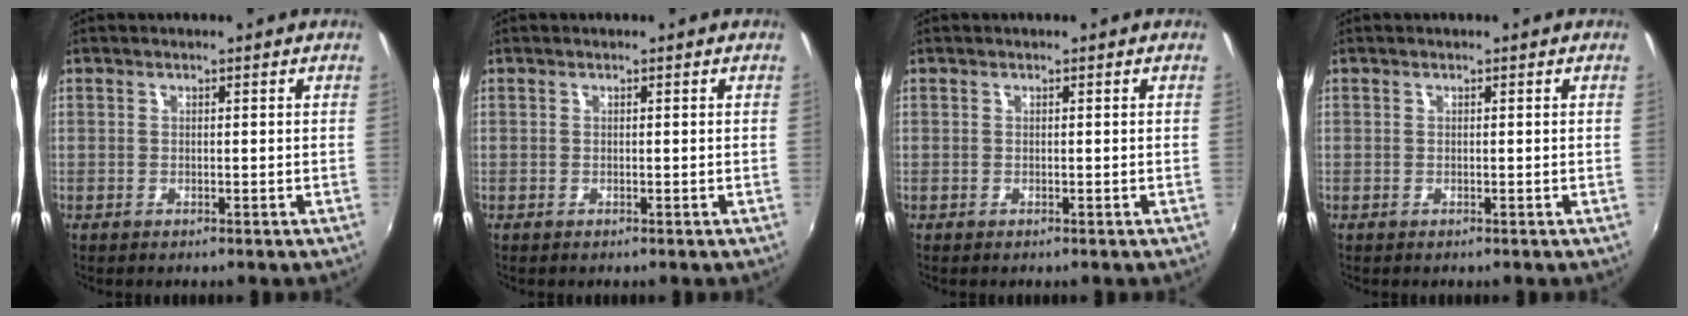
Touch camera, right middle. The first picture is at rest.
{"total": 0.0}
{"total": 0.0}
{"total": 0.0}